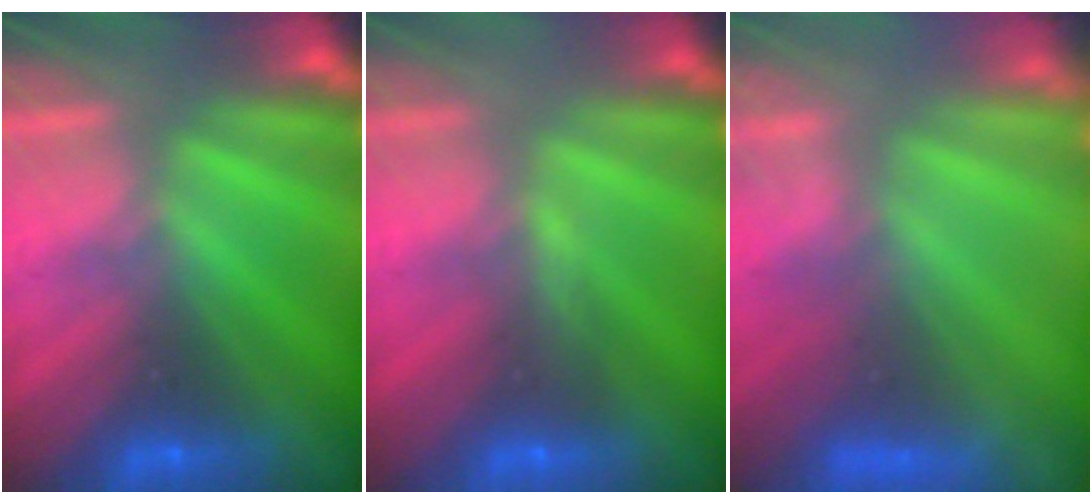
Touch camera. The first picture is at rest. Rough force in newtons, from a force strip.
{"total": 3.1}
{"total": 6.9}